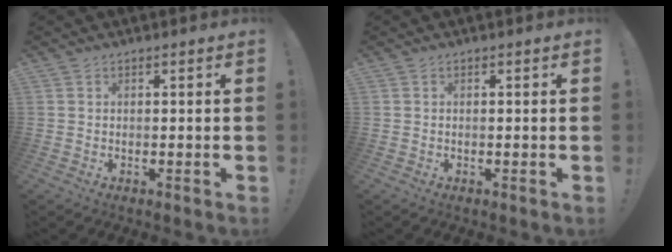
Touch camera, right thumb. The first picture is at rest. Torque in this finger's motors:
{"motor_torque": [0.38, 0.04, -0.35, -0.35, 0.00]}